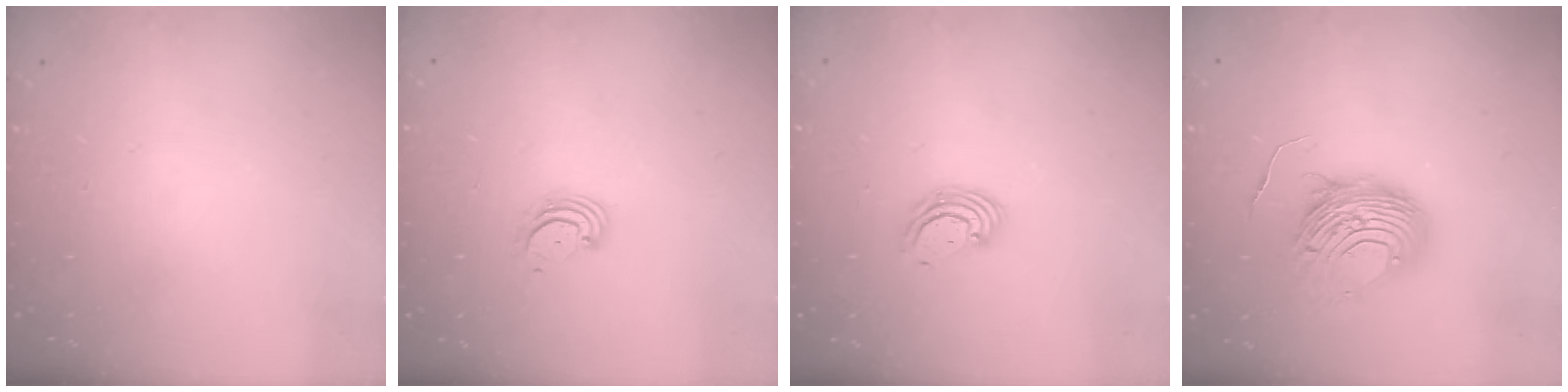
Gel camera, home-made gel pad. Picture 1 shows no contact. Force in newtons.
{"total": 2.9, "press": 2.9, "slide": 0.4}
{"total": 3.8, "press": 3.8, "slide": 0.2}
{"total": 11.0, "press": 11.0, "slide": 0.8}